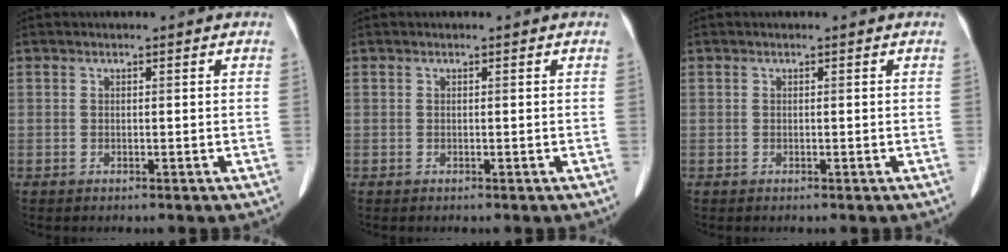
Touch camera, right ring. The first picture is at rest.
{"total": 0.0}
{"total": 0.0}